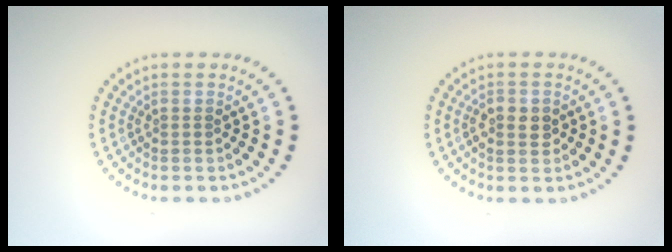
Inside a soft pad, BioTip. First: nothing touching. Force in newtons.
{"total": 2.1, "press": 2.0, "slide": 0.3}